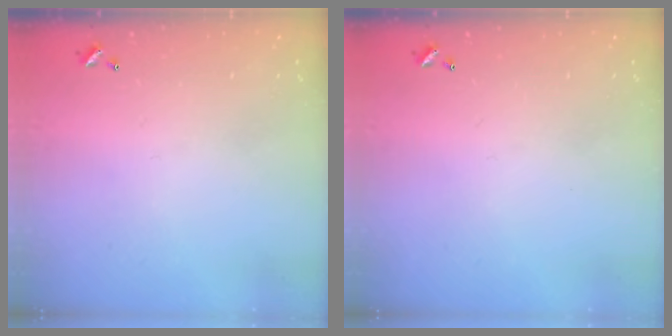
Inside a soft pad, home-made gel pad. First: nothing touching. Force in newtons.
{"total": 0.0}